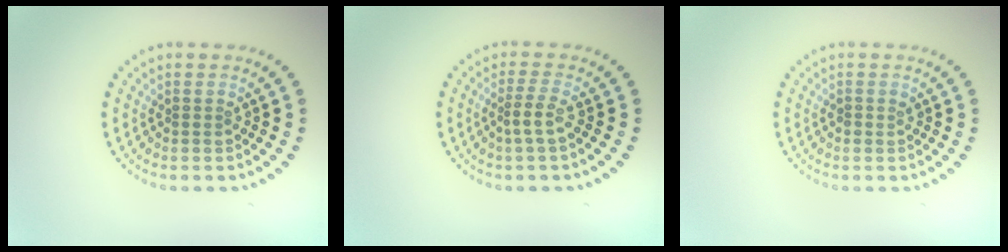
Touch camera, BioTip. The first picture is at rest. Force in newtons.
{"total": 1.8, "press": 1.3, "slide": 1.3}
{"total": 0.6, "press": 0.6, "slide": 0.1}